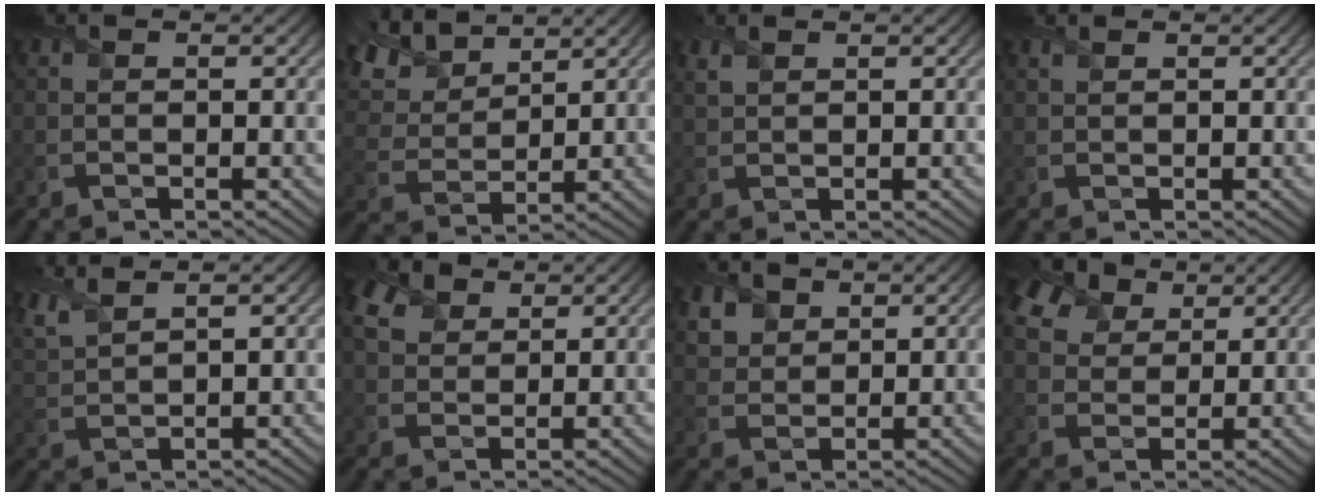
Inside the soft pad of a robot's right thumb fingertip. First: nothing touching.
{"total": 10.0, "force": [7.0, 4.6, 5.5], "torque": [-0.170, 0.026, 0.129]}
{"total": 1.4, "force": [1.0, 0.6, 0.7], "torque": [-0.026, -0.001, 0.027]}
{"total": 0.9, "force": [0.8, 0.1, 0.2], "torque": [-0.008, 0.002, 0.019]}
{"total": 5.2, "force": [4.2, 1.3, 2.7], "torque": [-0.076, 0.015, 0.089]}
{"total": 6.2, "force": [3.7, 3.6, 3.3], "torque": [-0.098, 0.020, 0.069]}
{"total": 4.1, "force": [2.4, 2.9, 1.6], "torque": [-0.056, -0.010, 0.057]}
{"total": 9.5, "force": [6.0, 5.4, 5.1], "torque": [-0.148, 0.033, 0.098]}